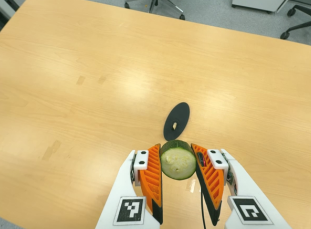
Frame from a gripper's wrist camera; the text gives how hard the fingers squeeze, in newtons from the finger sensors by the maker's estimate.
{"total": 10.2, "left": 9.5, "right": 10.8}